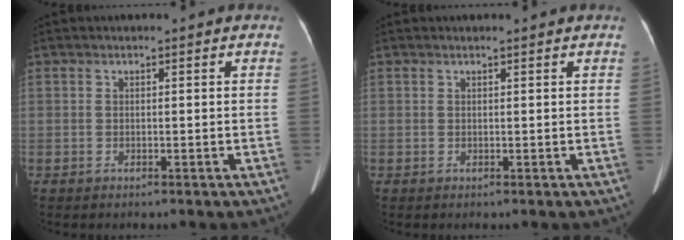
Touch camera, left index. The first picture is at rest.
{"total": 1.3, "force": [1.2, 0.1, 0.3], "torque": [-0.011, 0.011, 0.019]}